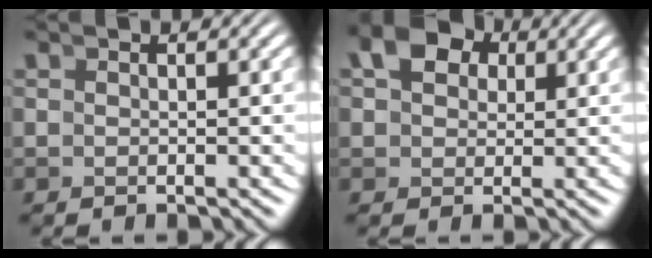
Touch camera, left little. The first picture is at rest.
{"total": 6.8, "force": [2.8, 5.1, 3.4], "torque": [-0.052, 0.013, 0.037]}